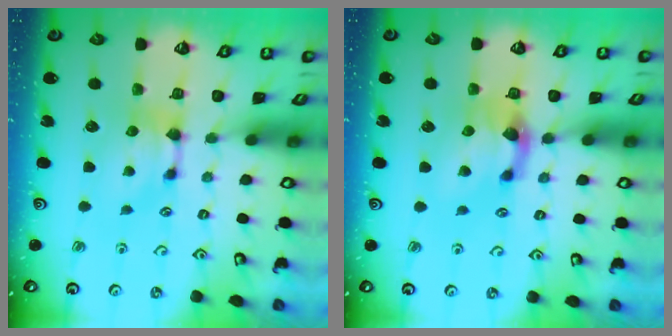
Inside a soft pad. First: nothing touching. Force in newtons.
{"total": 2.6, "press": 1.9, "slide": 1.7}